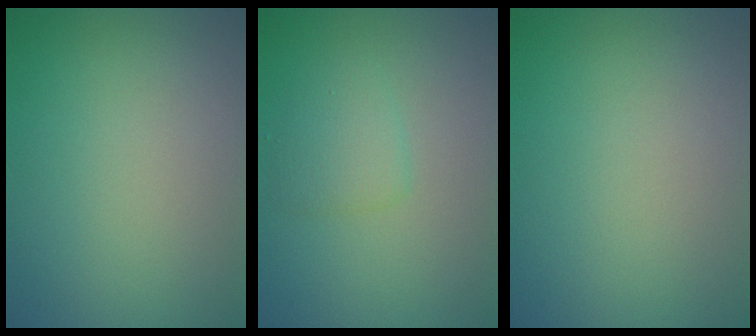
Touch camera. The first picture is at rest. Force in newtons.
{"total": 1.9, "press": 1.9, "slide": 0.1}
{"total": 0.0}